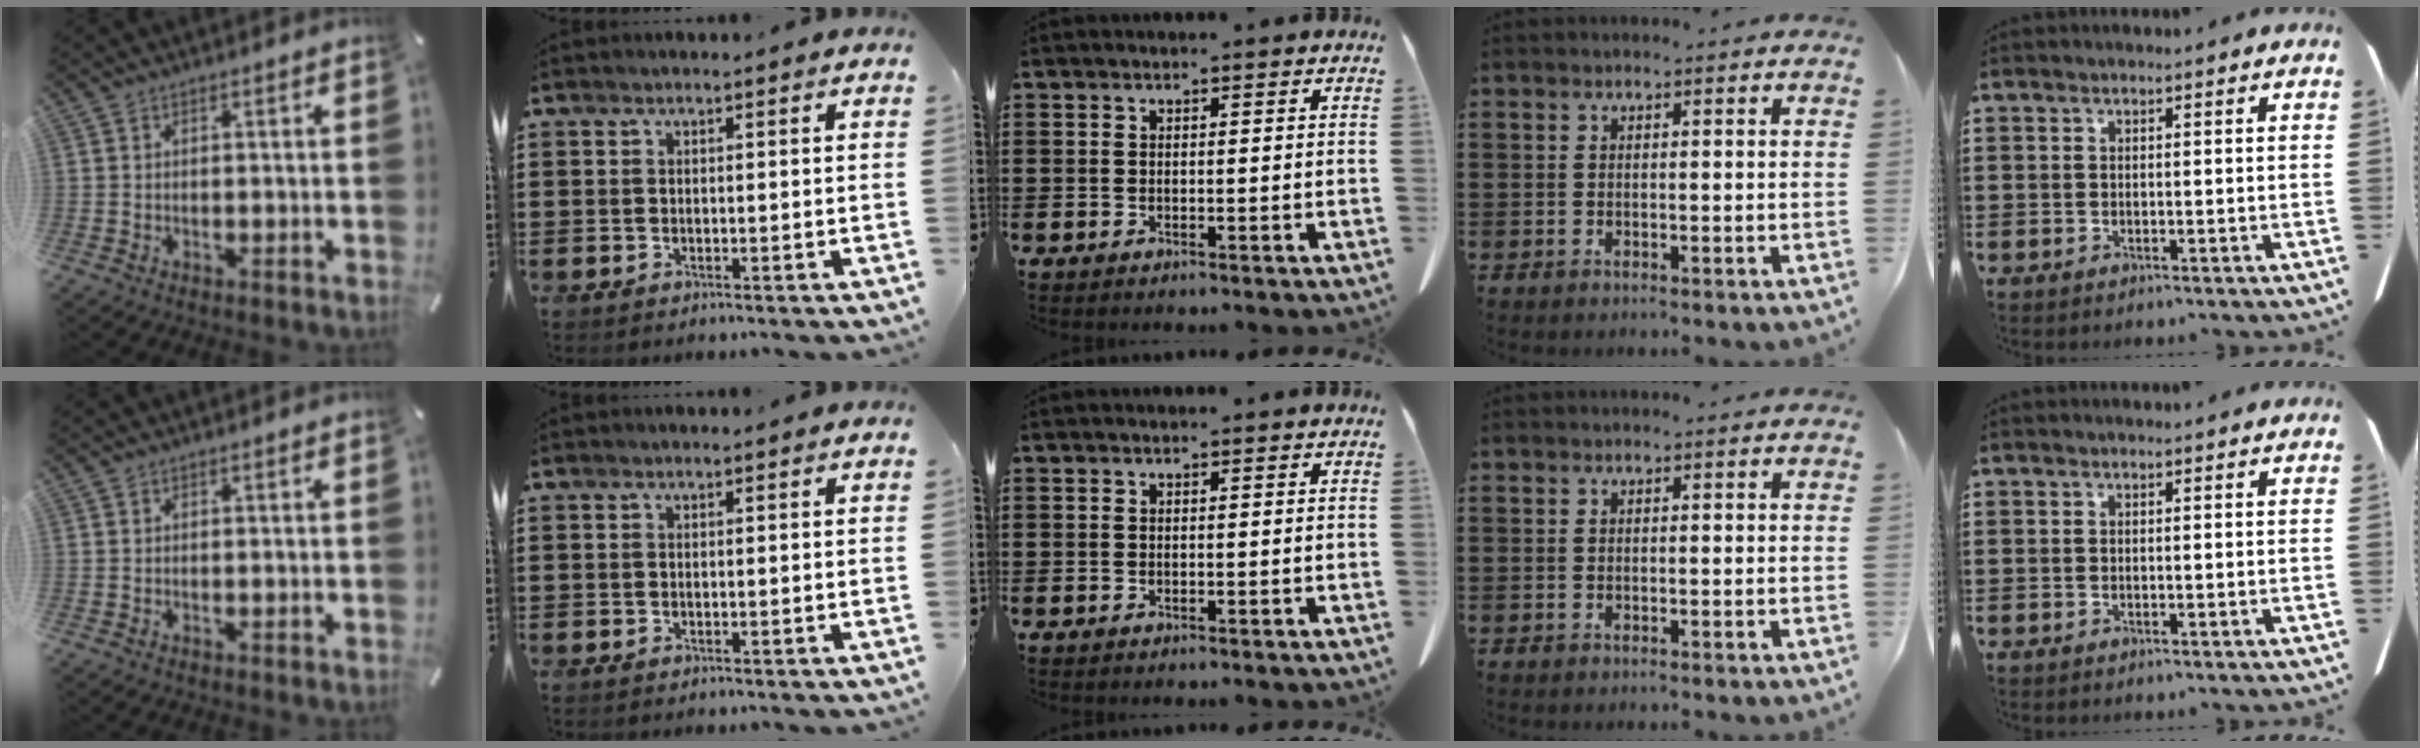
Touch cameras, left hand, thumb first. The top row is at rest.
{}